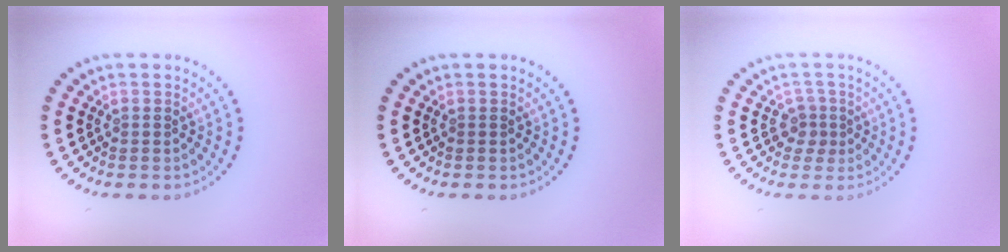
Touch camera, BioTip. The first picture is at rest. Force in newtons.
{"total": 0.0}
{"total": 1.7, "press": 1.3, "slide": 1.2}